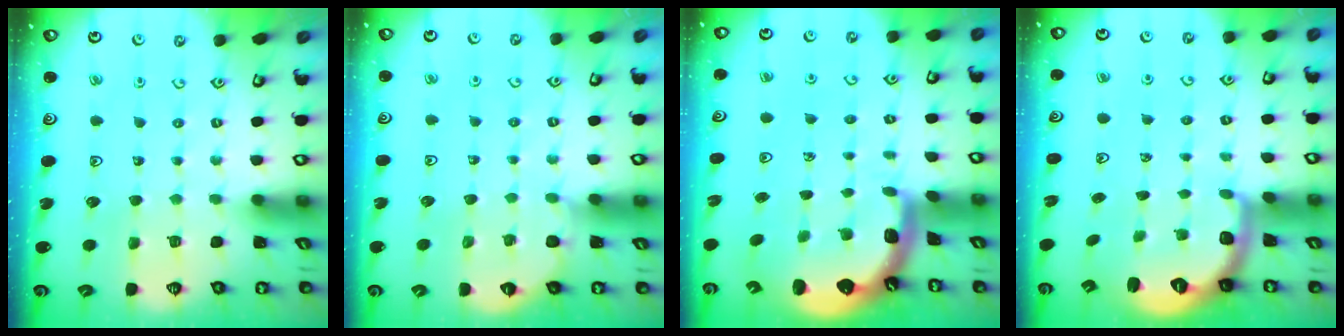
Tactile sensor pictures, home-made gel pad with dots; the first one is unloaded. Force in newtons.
{"total": 3.3, "press": 3.3, "slide": 0.4}
{"total": 3.4, "press": 2.4, "slide": 2.4}
{"total": 2.5, "press": 2.0, "slide": 1.5}